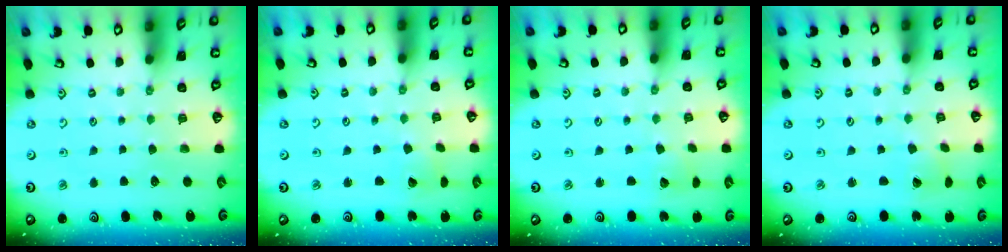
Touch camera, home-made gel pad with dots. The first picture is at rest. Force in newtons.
{"total": 2.6, "press": 2.6, "slide": 0.1}
{"total": 4.1, "press": 4.1, "slide": 0.4}
{"total": 2.1, "press": 2.1, "slide": 0.3}